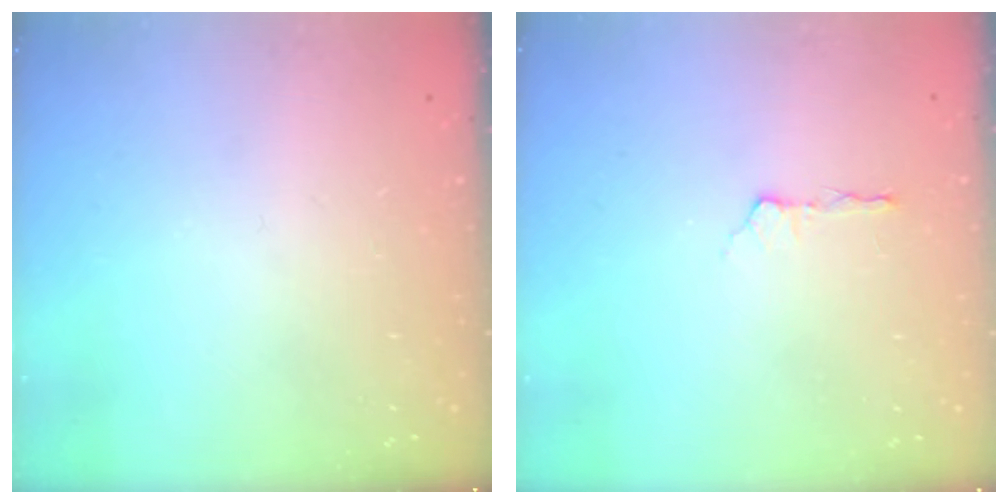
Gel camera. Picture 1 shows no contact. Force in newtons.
{"total": 2.9, "press": 2.4, "slide": 1.6}